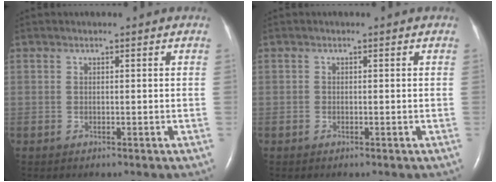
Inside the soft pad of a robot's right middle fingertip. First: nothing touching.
{"total": 0.0}